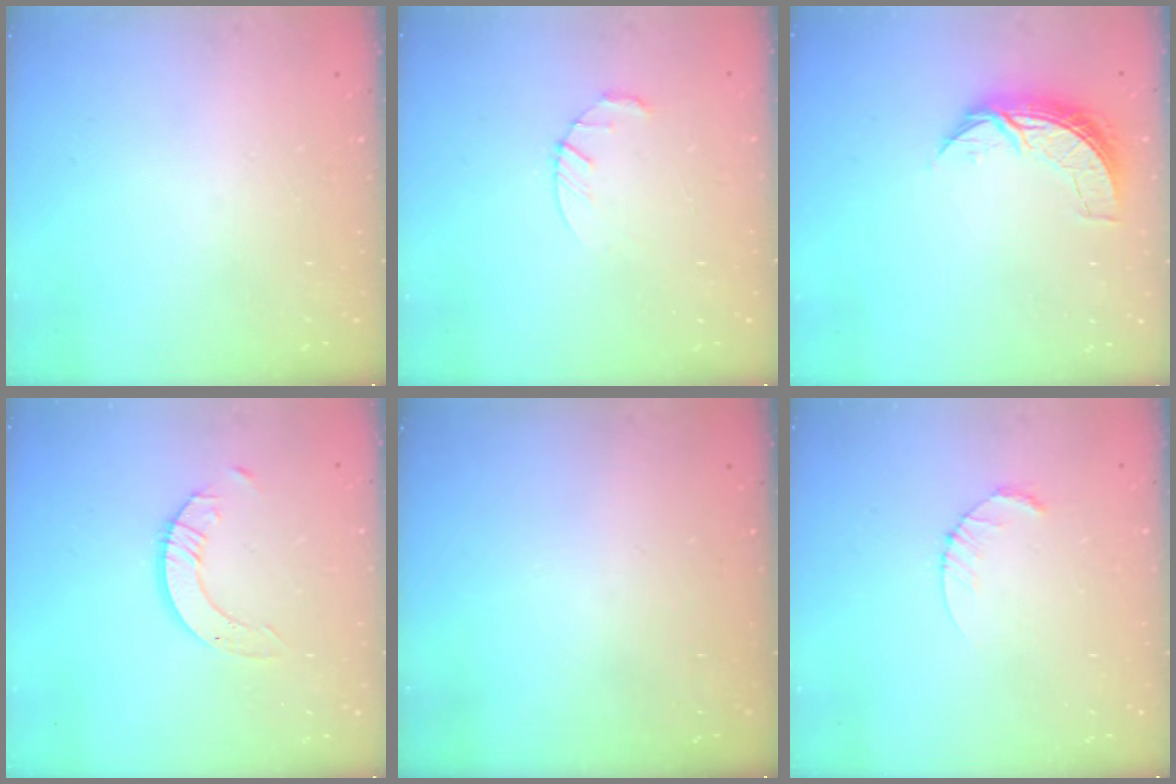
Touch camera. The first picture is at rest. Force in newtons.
{"total": 3.4, "press": 3.3, "slide": 0.5}
{"total": 7.3, "press": 7.3, "slide": 0.5}
{"total": 3.5, "press": 3.4, "slide": 0.4}
{"total": 0.0}
{"total": 2.6, "press": 2.6, "slide": 0.4}